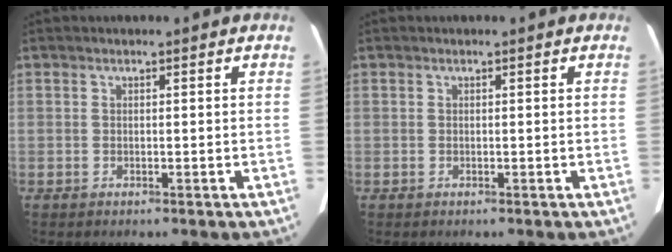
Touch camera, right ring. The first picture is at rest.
{"total": 0.0}